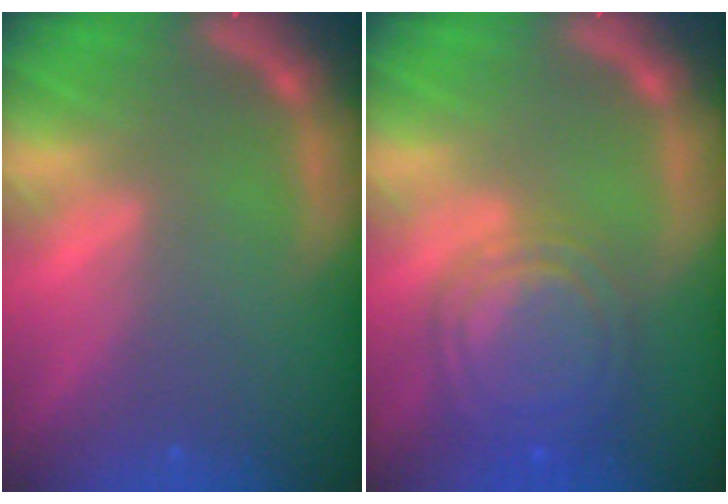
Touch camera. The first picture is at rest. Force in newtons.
{"total": 8.5}